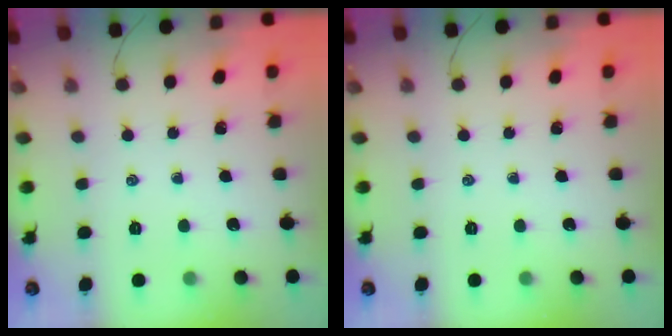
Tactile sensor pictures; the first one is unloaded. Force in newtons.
{"total": 0.0}